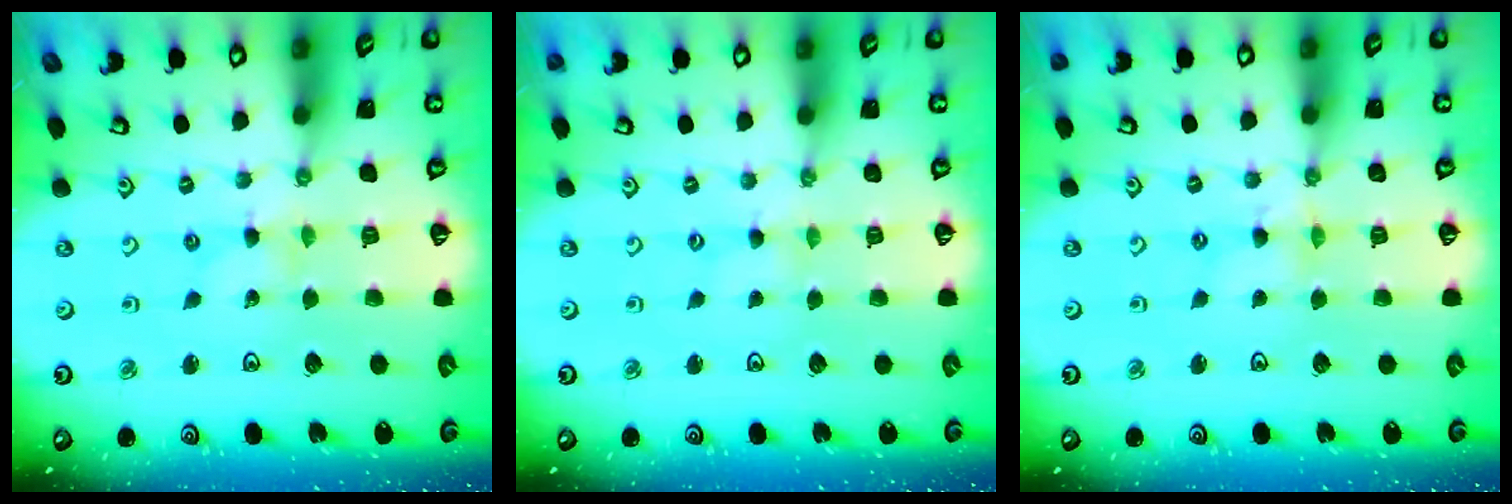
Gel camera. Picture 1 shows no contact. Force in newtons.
{"total": 0.0}
{"total": 2.3, "press": 2.3, "slide": 0.3}